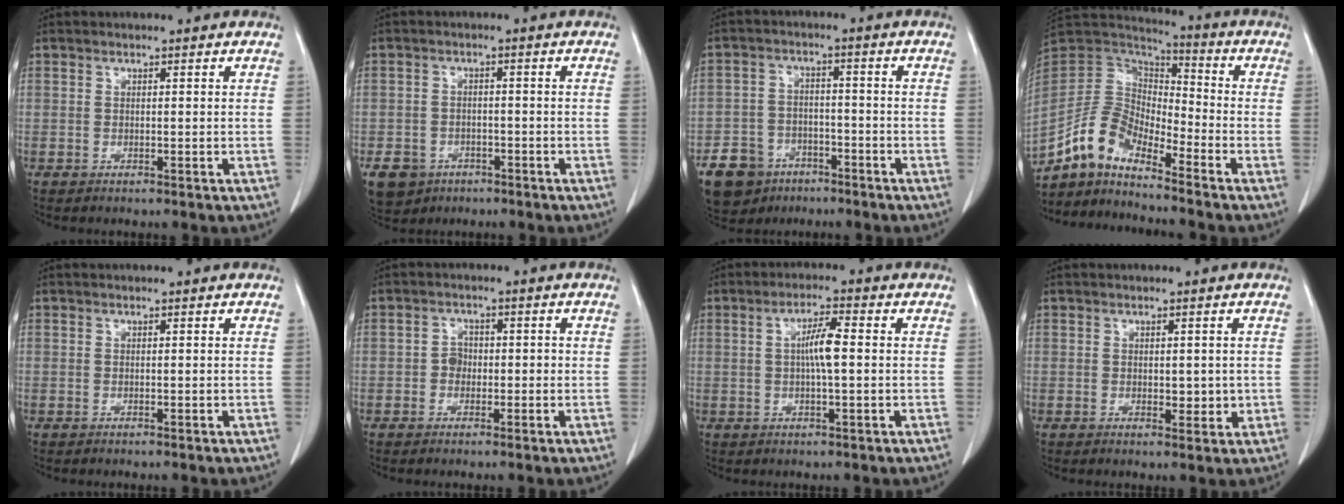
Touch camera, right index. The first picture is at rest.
{"total": 8.0, "force": [-4.4, 6.3, 2.2], "torque": [-0.049, 0.007, -0.062]}
{"total": 10.5, "force": [-6.4, 7.7, 3.1], "torque": [-0.076, 0.012, -0.098]}
{"total": 11.2, "force": [-9.0, 3.7, 5.6], "torque": [-0.124, 0.026, -0.176]}
{"total": 0.0}
{"total": 3.0, "force": [-0.6, 2.4, 1.6], "torque": [-0.028, 0.016, -0.010]}
{"total": 5.4, "force": [0.4, 1.0, 5.3], "torque": [-0.103, 0.009, 0.007]}
{"total": 3.6, "force": [-0.2, 1.9, 3.1], "torque": [-0.044, 0.000, 0.005]}